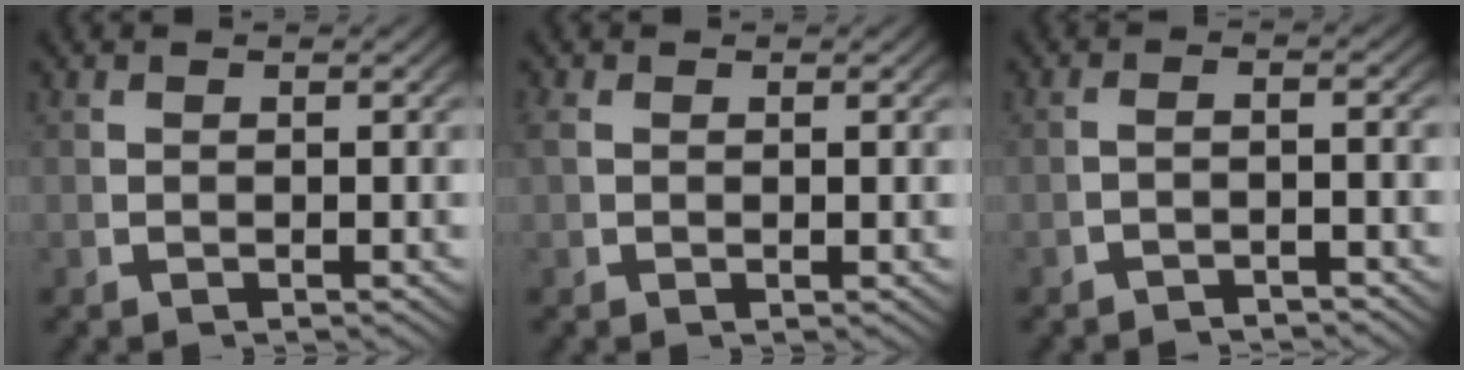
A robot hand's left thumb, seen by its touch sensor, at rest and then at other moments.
{"total": 0.9, "force": [0.4, 0.5, 0.6], "torque": [-0.020, -0.005, 0.013]}
{"total": 2.3, "force": [-2.2, 0.2, 0.7], "torque": [-0.016, -0.006, -0.034]}